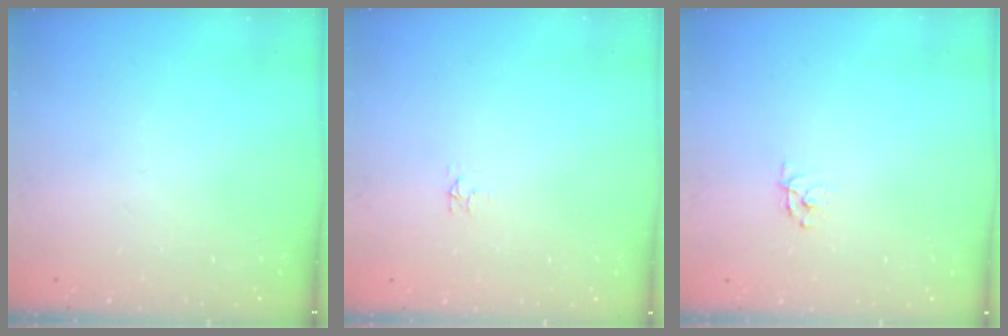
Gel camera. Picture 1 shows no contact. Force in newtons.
{"total": 3.7, "press": 3.7, "slide": 0.4}
{"total": 3.3, "press": 3.2, "slide": 0.3}